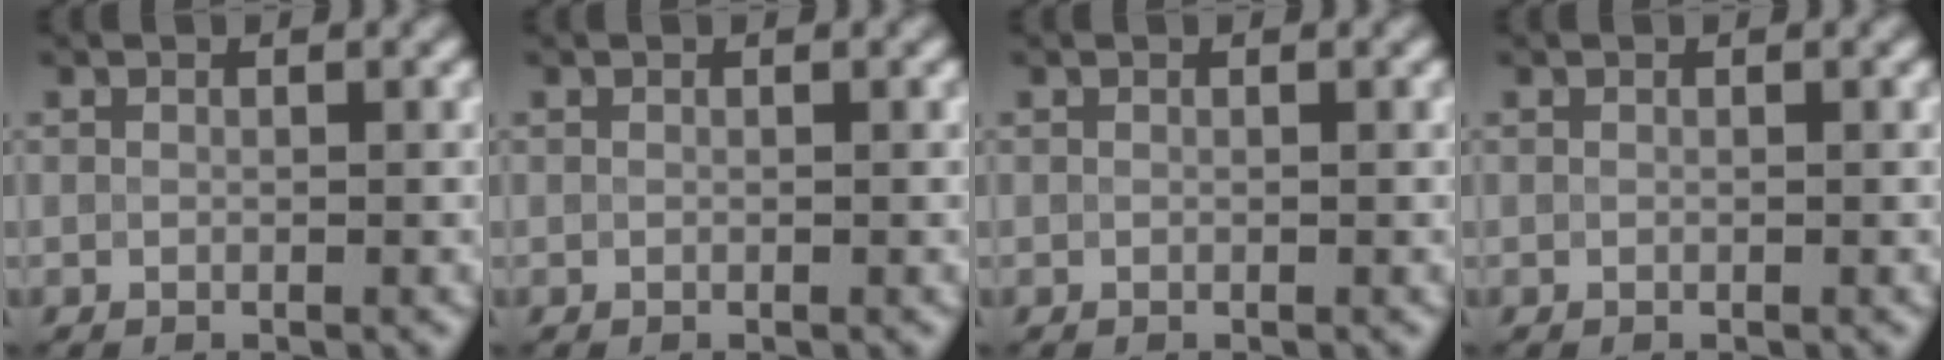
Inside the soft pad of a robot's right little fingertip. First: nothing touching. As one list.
[{"total": 0.0}, {"total": 0.0}, {"total": 0.0}]